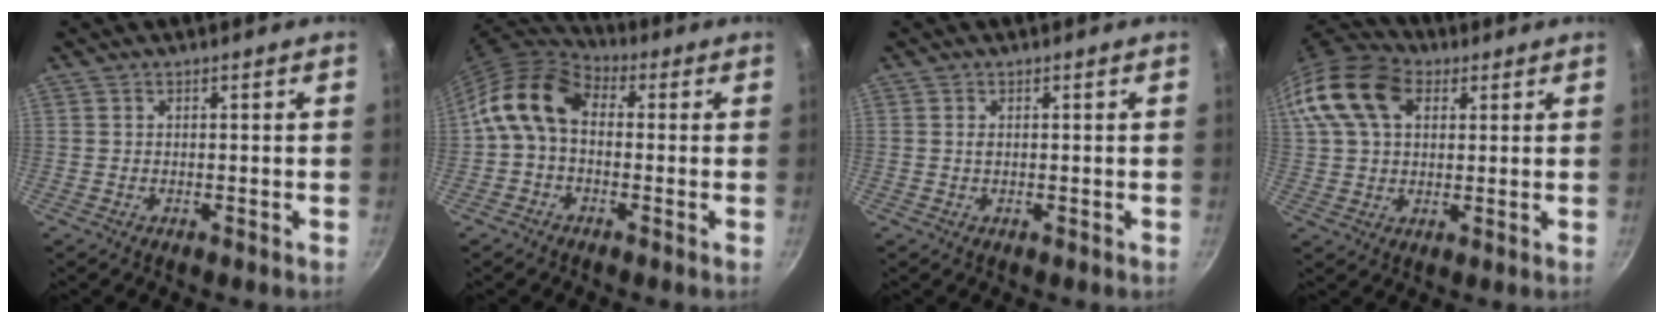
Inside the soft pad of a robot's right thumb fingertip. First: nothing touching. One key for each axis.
{"total": 11.4, "fx": 0.4, "fy": 7.8, "fz": 8.2, "tx": -0.144, "ty": 0.033, "tz": -0.014}
{"total": 0.8, "fx": 0.2, "fy": 0.5, "fz": 0.6, "tx": -0.010, "ty": 0.001, "tz": 0.003}
{"total": 17.1, "fx": 5.8, "fy": 11.4, "fz": 11.2, "tx": -0.224, "ty": 0.019, "tz": 0.092}